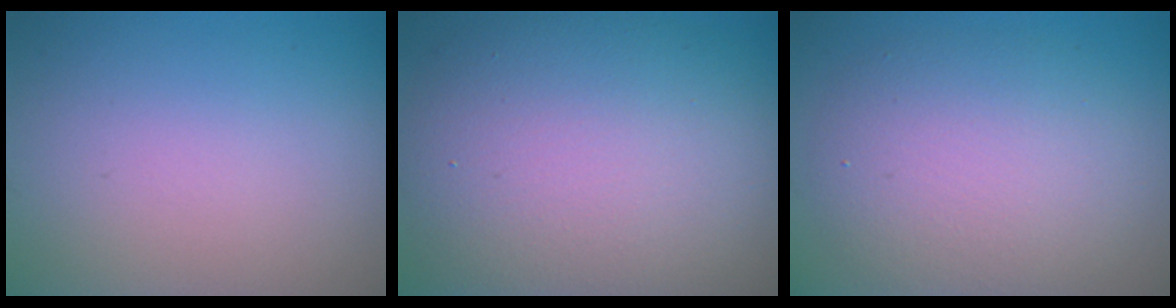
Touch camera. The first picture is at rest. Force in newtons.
{"total": 11.9, "press": 11.8, "slide": 0.7}
{"total": 6.4, "press": 6.4, "slide": 0.7}